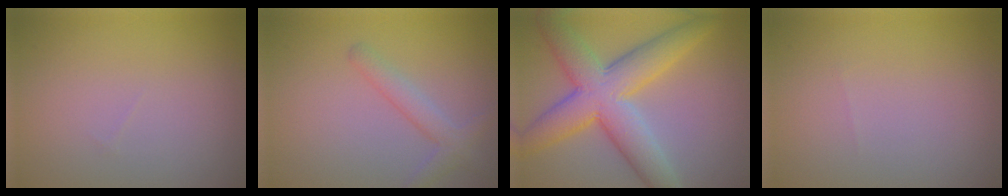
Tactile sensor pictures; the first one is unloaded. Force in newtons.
{"total": 2.5, "press": 2.5, "slide": 0.1}
{"total": 8.7, "press": 8.7, "slide": 0.2}
{"total": 0.0}